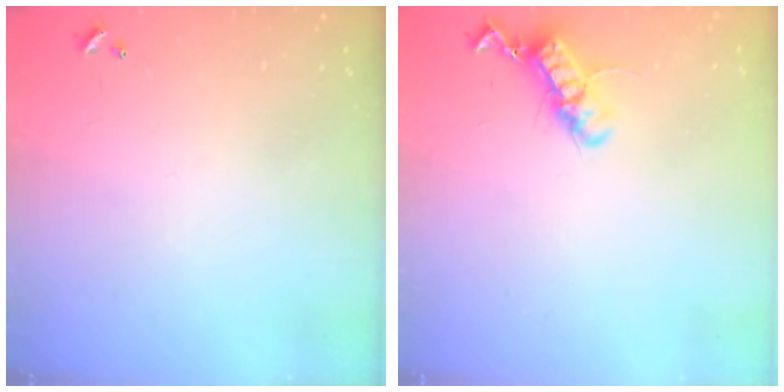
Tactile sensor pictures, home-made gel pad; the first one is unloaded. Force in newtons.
{"total": 12.8, "press": 12.8, "slide": 0.8}